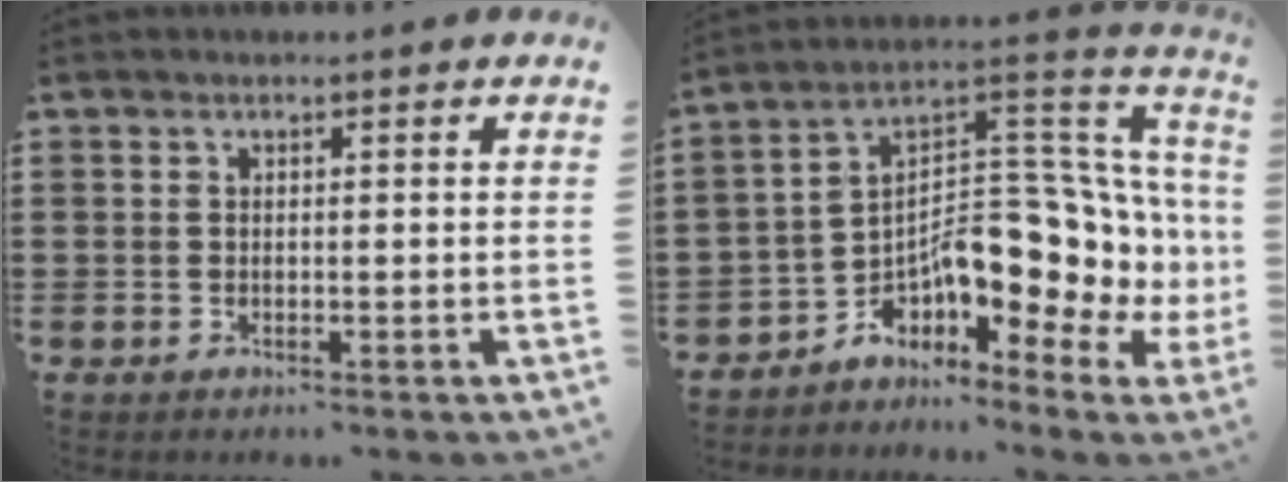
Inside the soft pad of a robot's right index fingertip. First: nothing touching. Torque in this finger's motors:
{"motor_torque": [2.14, 0.00, 1.05, 0.16]}